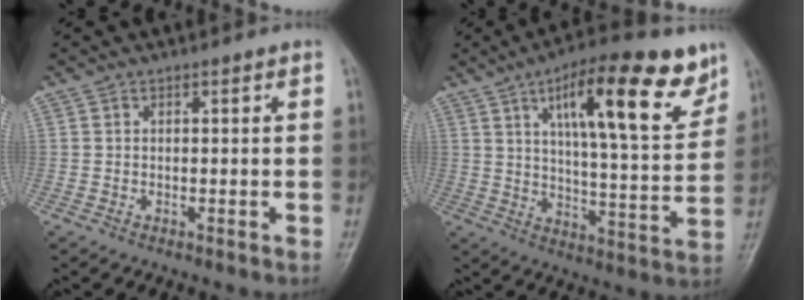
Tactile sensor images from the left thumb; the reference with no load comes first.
{"total": 19.9, "force": [10.5, 5.8, 15.9], "torque": [-0.203, -0.041, 0.158]}